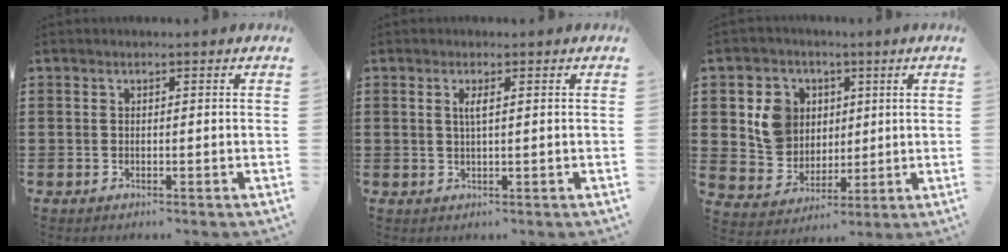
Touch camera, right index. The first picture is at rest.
{"total": 1.7, "force": [0.3, 0.0, 1.6], "torque": [-0.033, -0.001, 0.004]}
{"total": 8.0, "force": [2.2, 7.2, 2.5], "torque": [-0.073, 0.020, 0.043]}